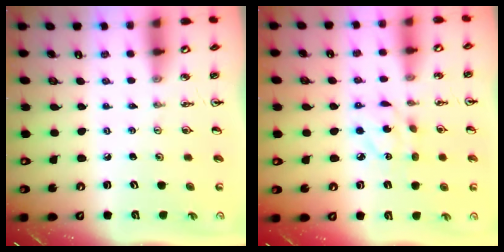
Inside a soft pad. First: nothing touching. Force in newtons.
{"total": 6.3, "press": 6.3, "slide": 0.1}